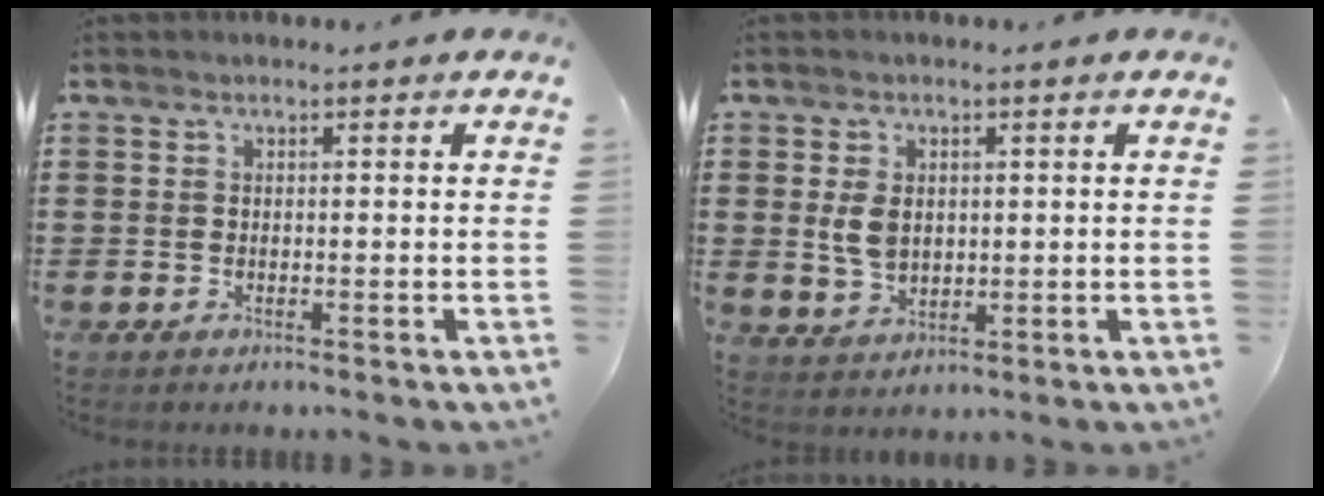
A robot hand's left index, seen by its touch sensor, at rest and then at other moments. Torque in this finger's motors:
{"motor_torque": [0.91, 0.61, 0.56, 0.13]}